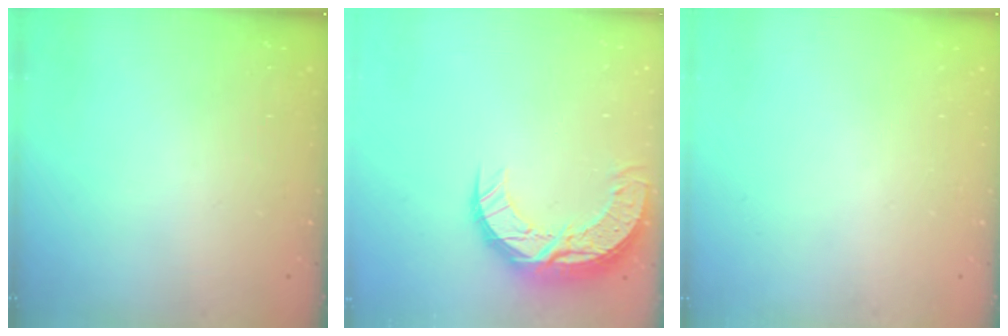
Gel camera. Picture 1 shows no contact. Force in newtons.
{"total": 11.9, "press": 11.9, "slide": 0.9}
{"total": 0.0}